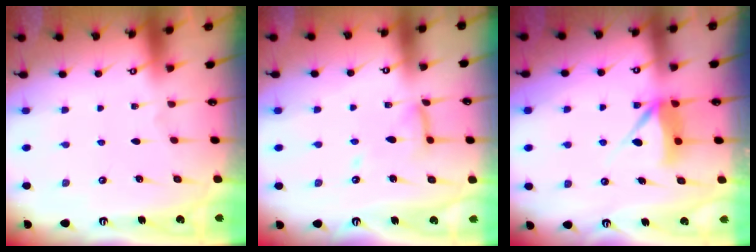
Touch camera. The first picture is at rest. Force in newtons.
{"total": 11.1, "press": 11.1, "slide": 0.9}
{"total": 7.4, "press": 7.4, "slide": 0.6}